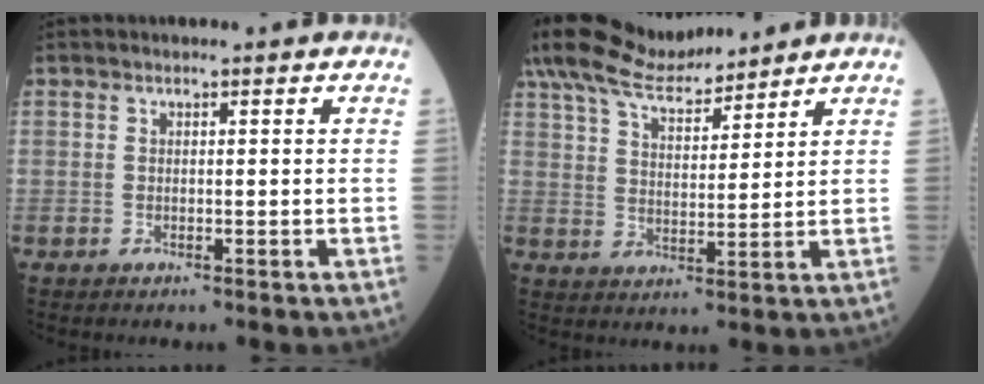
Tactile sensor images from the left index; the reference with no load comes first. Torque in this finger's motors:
{"motor_torque": [1.14, -1.00, 0.19, 0.12]}